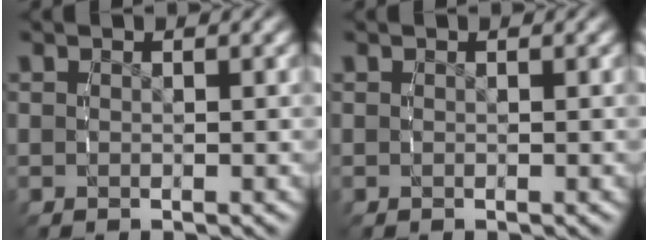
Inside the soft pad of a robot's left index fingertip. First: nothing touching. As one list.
[{"total": 0.0}]